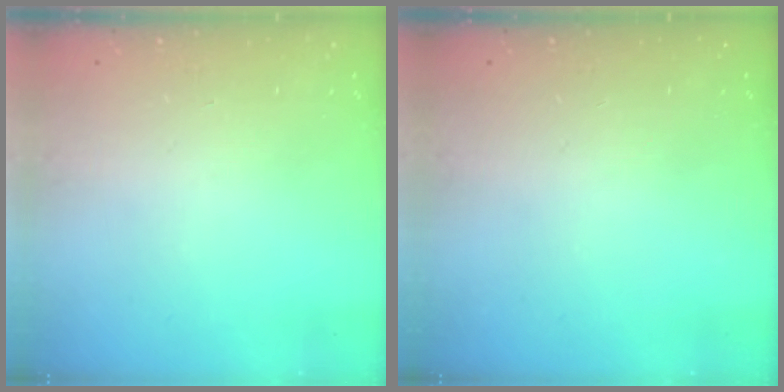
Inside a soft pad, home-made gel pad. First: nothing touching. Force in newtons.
{"total": 0.0}